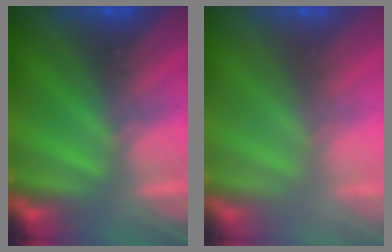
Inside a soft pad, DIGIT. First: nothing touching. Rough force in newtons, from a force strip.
{"total": 6.9}